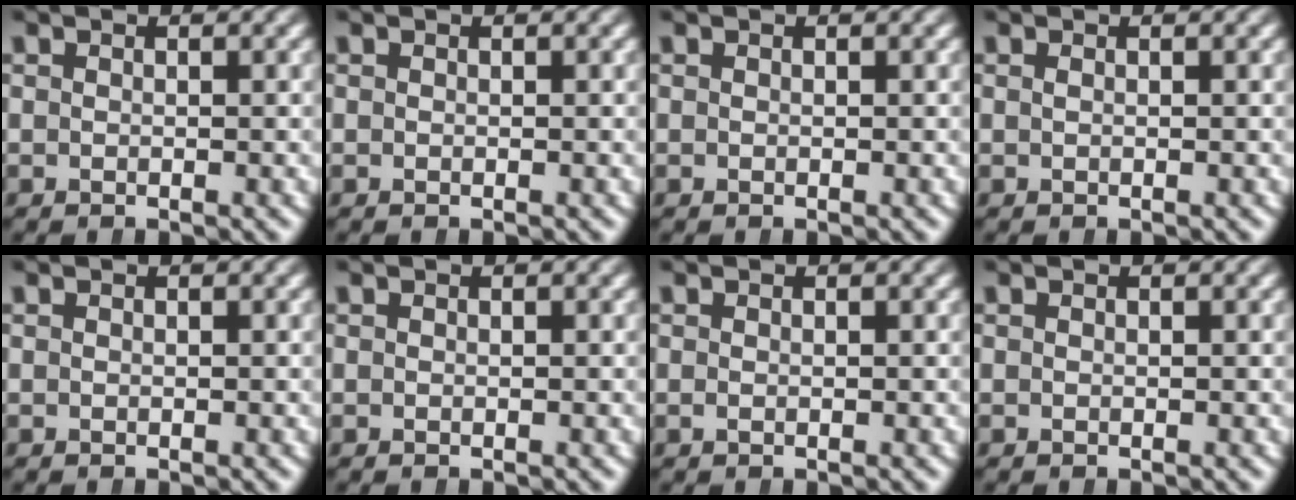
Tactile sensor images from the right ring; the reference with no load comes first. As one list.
[{"total": 0.0}, {"total": 0.0}, {"total": 0.8, "force": [0.0, -0.8, 0.0], "torque": [0.004, -0.004, 0.005]}, {"total": 0.0}, {"total": 0.0}, {"total": 0.0}, {"total": 0.0}]